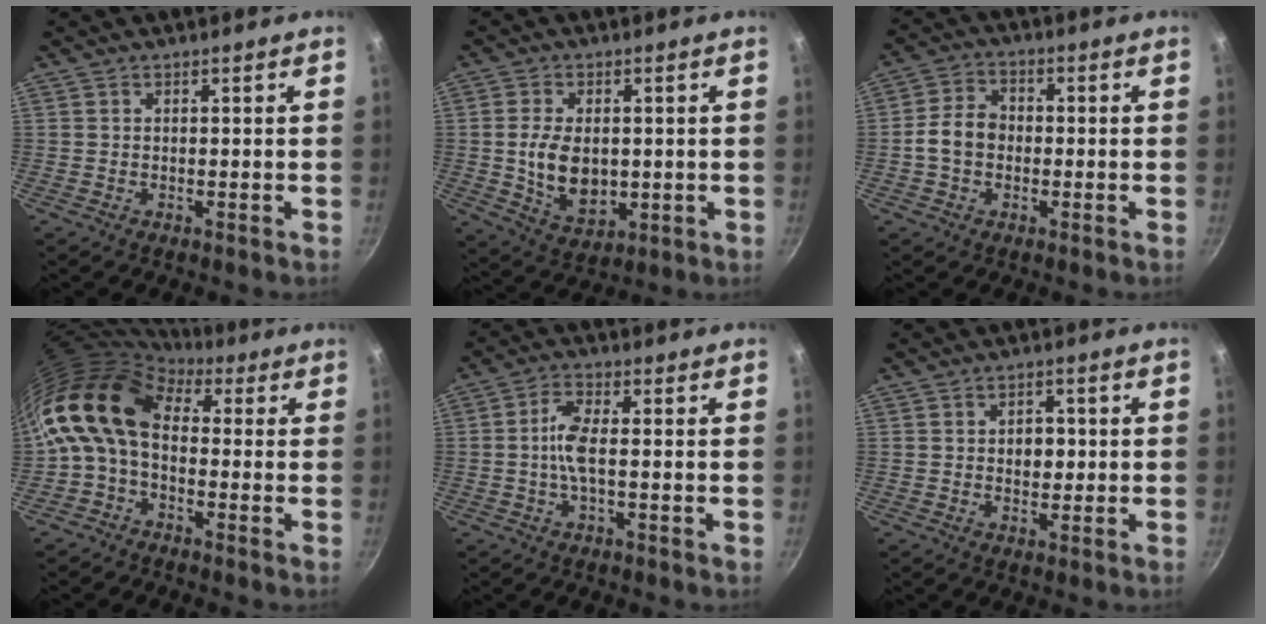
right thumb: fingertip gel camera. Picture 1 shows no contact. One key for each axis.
{"total": 10.2, "fx": 0.1, "fy": 6.7, "fz": 7.7, "tx": -0.127, "ty": -0.012, "tz": 0.013}
{"total": 6.7, "fx": -0.9, "fy": 5.3, "fz": 4.1, "tx": -0.054, "ty": 0.025, "tz": -0.026}
{"total": 13.1, "fx": 0.9, "fy": 8.9, "fz": 9.6, "tx": -0.170, "ty": 0.028, "tz": -0.008}
{"total": 5.4, "fx": -0.5, "fy": 1.6, "fz": 5.1, "tx": -0.116, "ty": 0.012, "tz": -0.018}
{"total": 3.7, "fx": 0.1, "fy": 2.8, "fz": 2.5, "tx": -0.017, "ty": 0.002, "tz": 0.001}